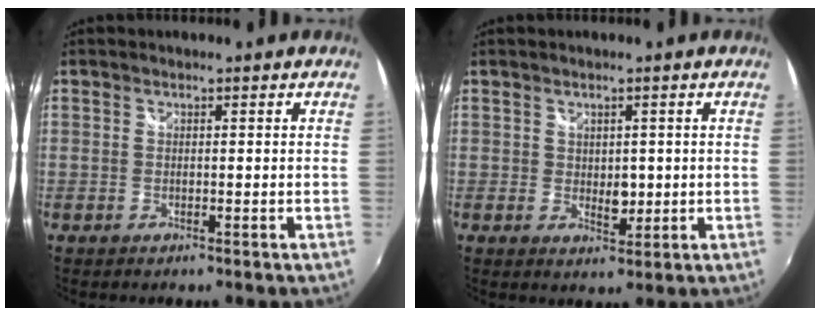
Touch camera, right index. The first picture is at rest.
{"total": 3.0, "force": [0.1, 2.2, 2.0], "torque": [-0.028, -0.005, 0.005]}